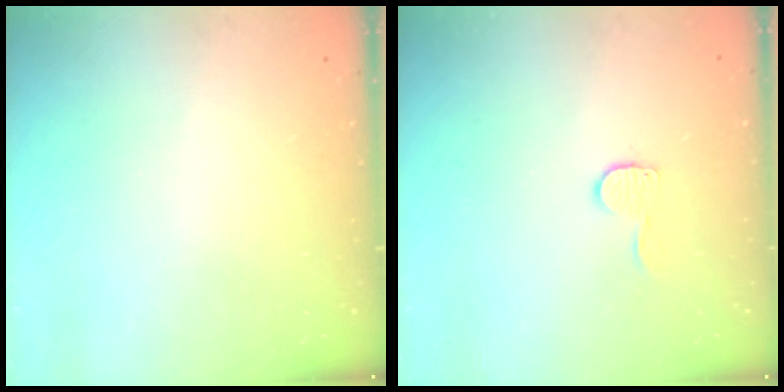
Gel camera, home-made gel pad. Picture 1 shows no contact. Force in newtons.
{"total": 6.0, "press": 5.9, "slide": 0.5}